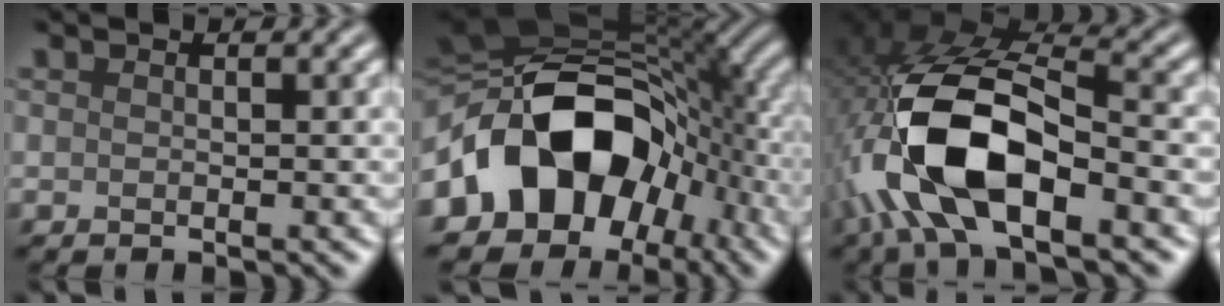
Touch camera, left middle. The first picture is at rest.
{"total": 14.2, "force": [-3.1, 10.0, 9.6], "torque": [-0.140, 0.013, -0.072]}
{"total": 13.5, "force": [-4.3, 6.4, 11.1], "torque": [-0.244, -0.005, -0.075]}